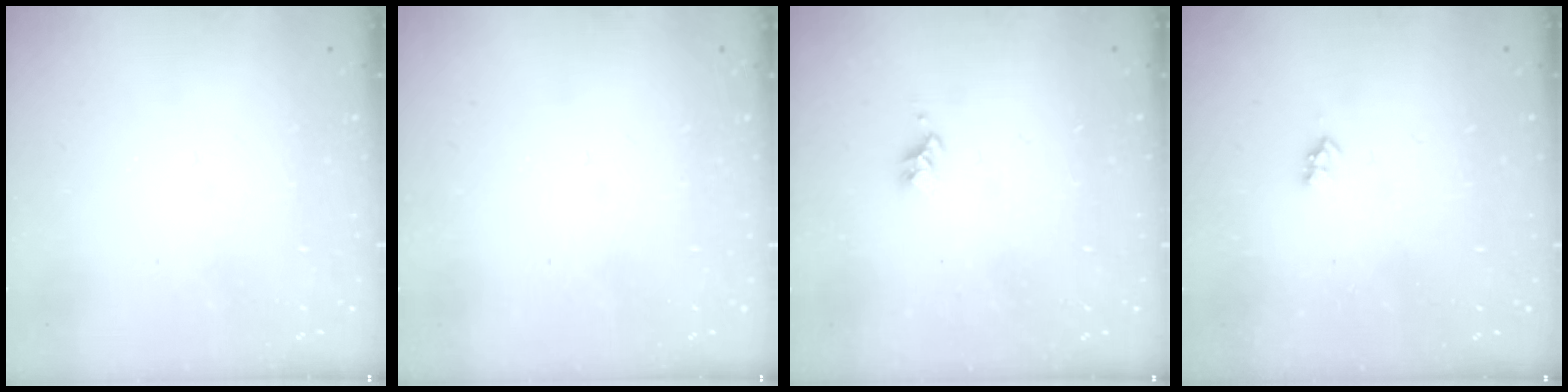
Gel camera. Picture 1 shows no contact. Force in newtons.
{"total": 0.0}
{"total": 2.7, "press": 2.7, "slide": 0.3}
{"total": 2.5, "press": 2.5, "slide": 0.4}